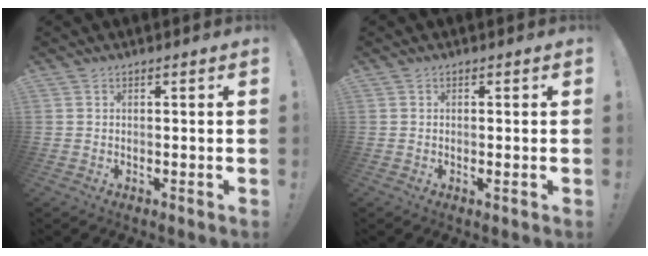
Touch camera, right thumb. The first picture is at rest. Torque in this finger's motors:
{"motor_torque": [-0.19, -0.03, -0.09, 0.21, -0.03]}